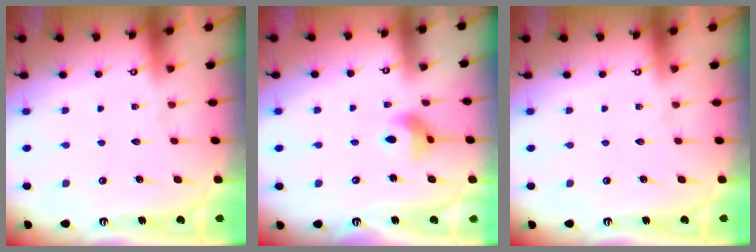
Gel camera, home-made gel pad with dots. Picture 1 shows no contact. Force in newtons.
{"total": 7.5, "press": 7.5, "slide": 0.4}
{"total": 0.0}